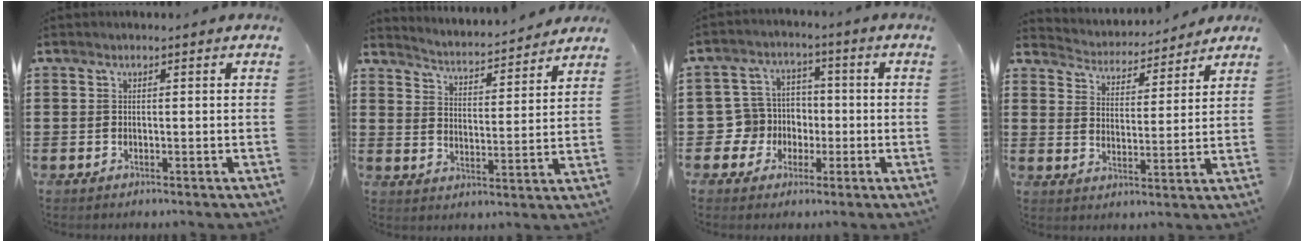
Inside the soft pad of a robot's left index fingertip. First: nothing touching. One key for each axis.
{"total": 3.3, "fx": 3.3, "fy": -0.2, "fz": 0.0, "tx": -0.022, "ty": -0.033, "tz": 0.049}
{"total": 6.4, "fx": -1.0, "fy": 6.2, "fz": 1.2, "tx": -0.063, "ty": 0.006, "tz": -0.019}
{"total": 3.8, "fx": 3.8, "fy": 0.5, "fz": -0.2, "tx": -0.022, "ty": -0.030, "tz": 0.060}